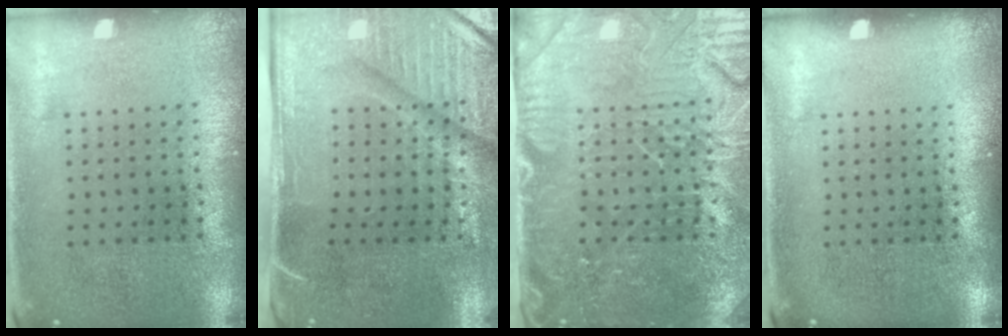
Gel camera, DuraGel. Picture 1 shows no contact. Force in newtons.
{"total": 4.7, "press": 3.9, "slide": 2.6}
{"total": 5.0, "press": 4.5, "slide": 2.2}
{"total": 0.0}